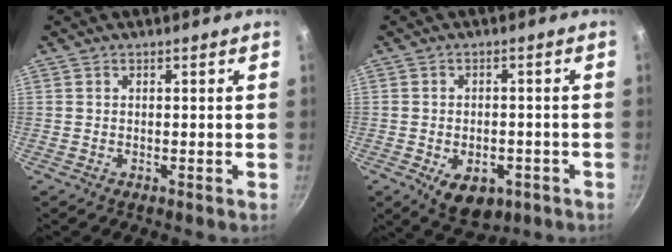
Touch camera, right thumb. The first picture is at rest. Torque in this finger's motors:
{"motor_torque": [-0.31, 0.36, 0.07, -0.01, 0.06]}